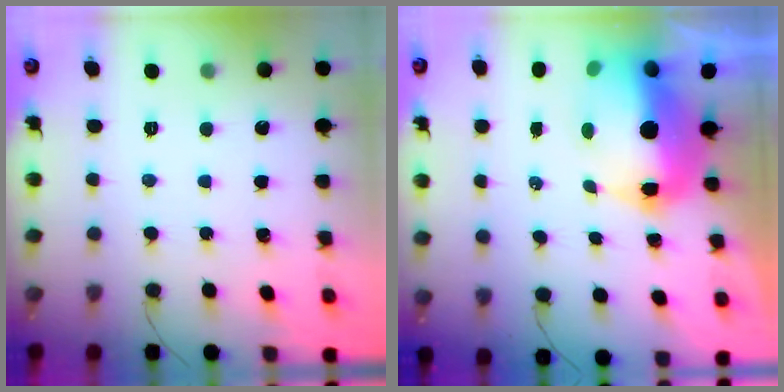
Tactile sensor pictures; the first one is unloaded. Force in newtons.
{"total": 13.4, "press": 13.1, "slide": 2.7}